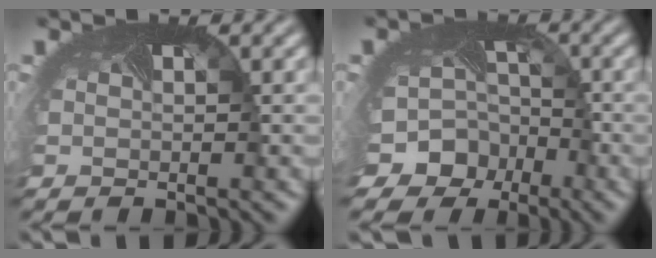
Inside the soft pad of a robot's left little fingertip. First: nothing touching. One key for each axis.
{"total": 10.3, "fx": -6.2, "fy": 7.9, "fz": 2.0, "tx": -0.047, "ty": -0.041, "tz": -0.102}